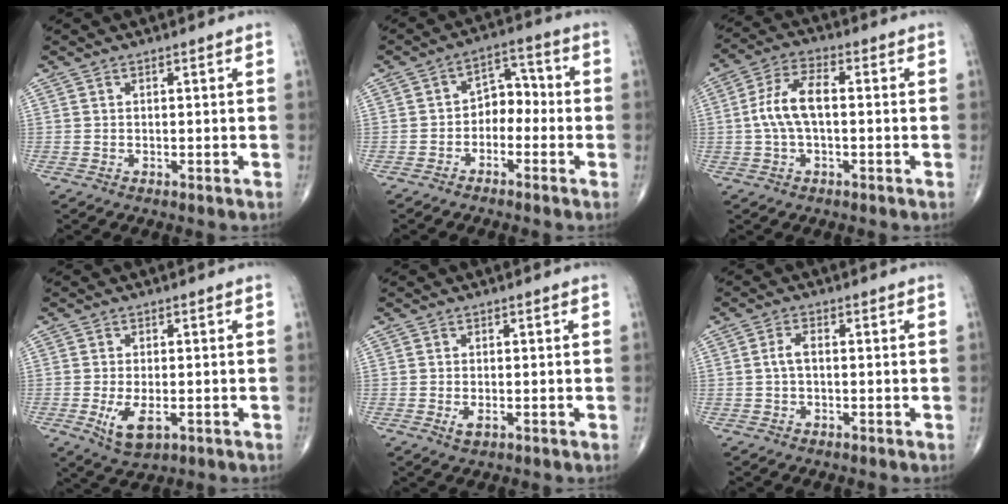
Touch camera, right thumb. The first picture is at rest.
{"total": 6.0, "force": [-1.8, 4.3, 3.7], "torque": [-0.028, 0.038, -0.045]}
{"total": 8.4, "force": [-0.1, 3.9, 7.4], "torque": [-0.159, 0.026, -0.007]}
{"total": 5.8, "force": [-1.6, 2.9, 4.8], "torque": [-0.090, -0.012, -0.021]}
{"total": 1.7, "force": [-0.4, 0.8, 1.4], "torque": [-0.029, -0.004, -0.007]}
{"total": 2.4, "force": [0.0, 1.2, 2.1], "torque": [-0.044, 0.008, -0.003]}